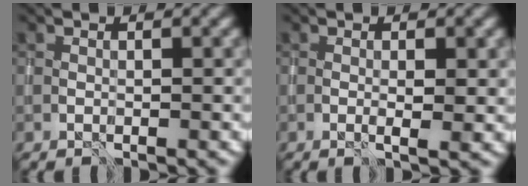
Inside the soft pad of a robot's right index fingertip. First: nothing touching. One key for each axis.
{"total": 1.8, "fx": 0.0, "fy": 0.2, "fz": 1.8, "tx": -0.026, "ty": -0.003, "tz": -0.001}